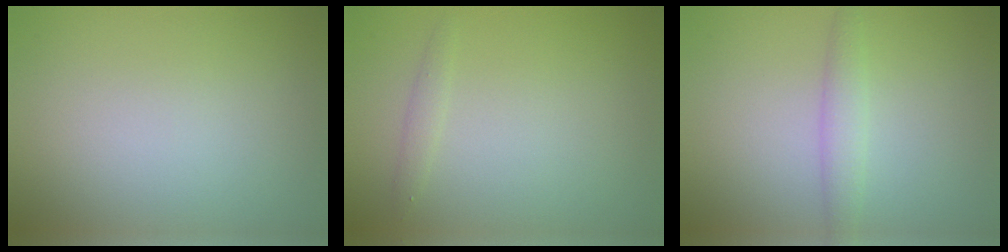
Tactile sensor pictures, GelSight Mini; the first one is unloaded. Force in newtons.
{"total": 0.8, "press": 0.8, "slide": 0.1}
{"total": 1.8, "press": 1.8, "slide": 0.1}